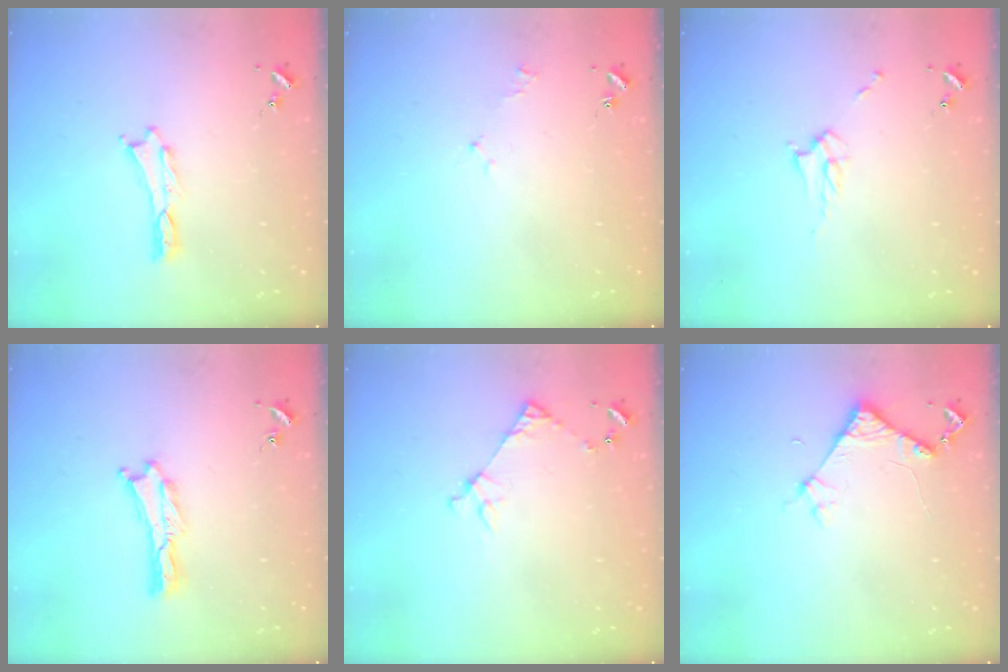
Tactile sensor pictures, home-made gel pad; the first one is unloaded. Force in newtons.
{"total": 1.6, "press": 1.5, "slide": 0.3}
{"total": 2.9, "press": 2.9, "slide": 0.4}
{"total": 0.0}
{"total": 5.0, "press": 5.0, "slide": 0.4}
{"total": 3.1, "press": 3.1, "slide": 0.2}